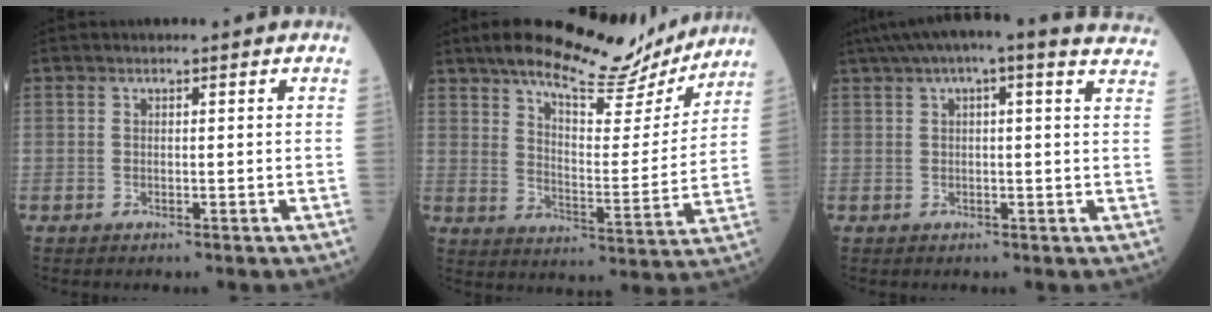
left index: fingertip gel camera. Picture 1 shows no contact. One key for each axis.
{"total": 17.2, "fx": 14.6, "fy": 4.2, "fz": 8.0, "tx": -0.115, "ty": -0.016, "tz": 0.205}
{"total": 15.7, "fx": 12.8, "fy": 2.2, "fz": 8.9, "tx": -0.142, "ty": 0.042, "tz": 0.146}